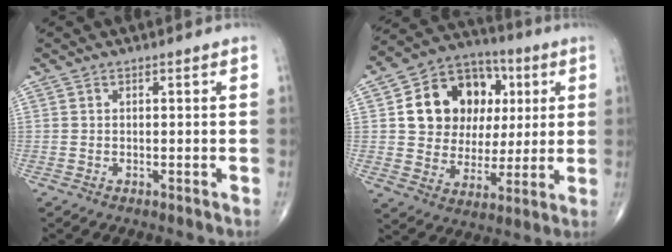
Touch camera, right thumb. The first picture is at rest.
{"total": 18.2, "force": [4.1, 14.5, 10.3], "torque": [-0.125, 0.013, 0.074]}